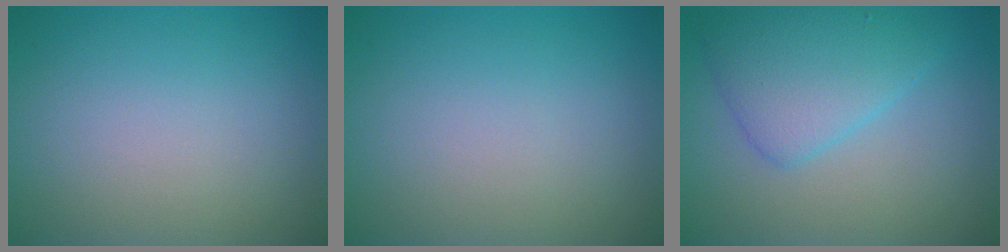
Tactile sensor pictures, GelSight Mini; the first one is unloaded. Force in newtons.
{"total": 0.0}
{"total": 4.6, "press": 4.5, "slide": 0.1}